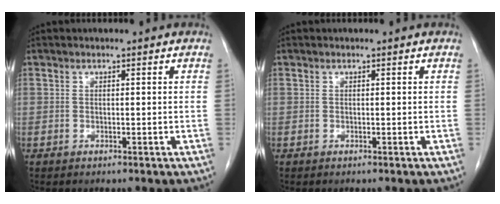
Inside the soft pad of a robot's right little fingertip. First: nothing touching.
{"total": 0.0}